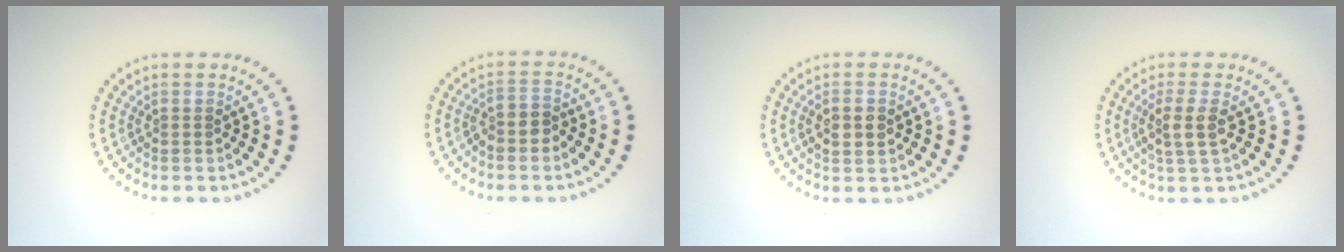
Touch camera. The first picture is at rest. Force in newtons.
{"total": 2.2, "press": 1.9, "slide": 1.2}
{"total": 2.1, "press": 2.1, "slide": 0.2}
{"total": 2.3, "press": 2.0, "slide": 1.2}